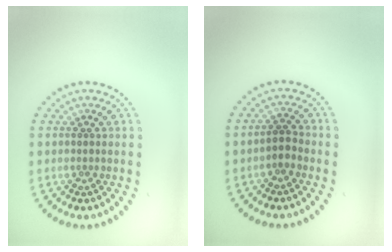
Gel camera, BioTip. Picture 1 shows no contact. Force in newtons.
{"total": 1.5, "press": 1.3, "slide": 0.8}